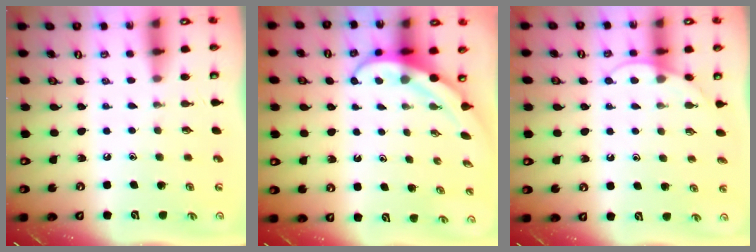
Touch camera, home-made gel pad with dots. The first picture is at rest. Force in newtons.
{"total": 6.0, "press": 6.0, "slide": 0.3}
{"total": 6.2, "press": 6.2, "slide": 0.5}